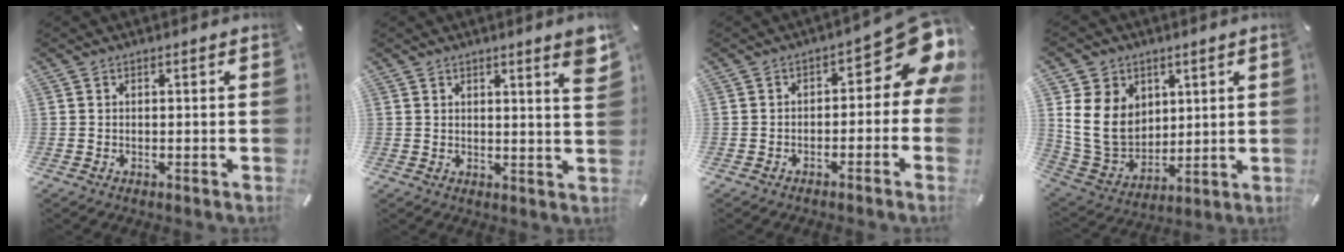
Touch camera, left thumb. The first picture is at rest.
{"total": 4.6, "force": [2.9, 0.4, 3.5], "torque": [-0.050, -0.019, 0.044]}
{"total": 11.2, "force": [3.1, 5.7, 9.1], "torque": [-0.103, -0.034, 0.052]}
{"total": 13.9, "force": [3.1, 12.0, 6.4], "torque": [-0.150, -0.016, 0.061]}